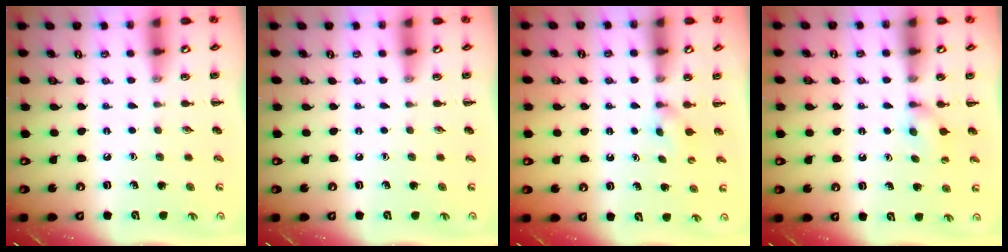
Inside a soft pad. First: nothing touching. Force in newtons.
{"total": 0.0}
{"total": 2.3, "press": 2.1, "slide": 0.9}
{"total": 5.5, "press": 5.3, "slide": 1.3}